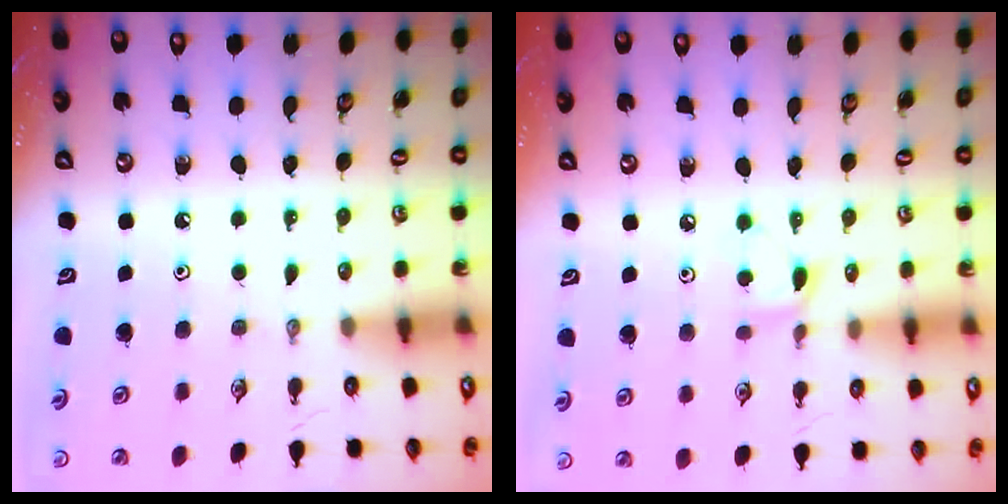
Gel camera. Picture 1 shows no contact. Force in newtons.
{"total": 4.8, "press": 4.8, "slide": 0.6}